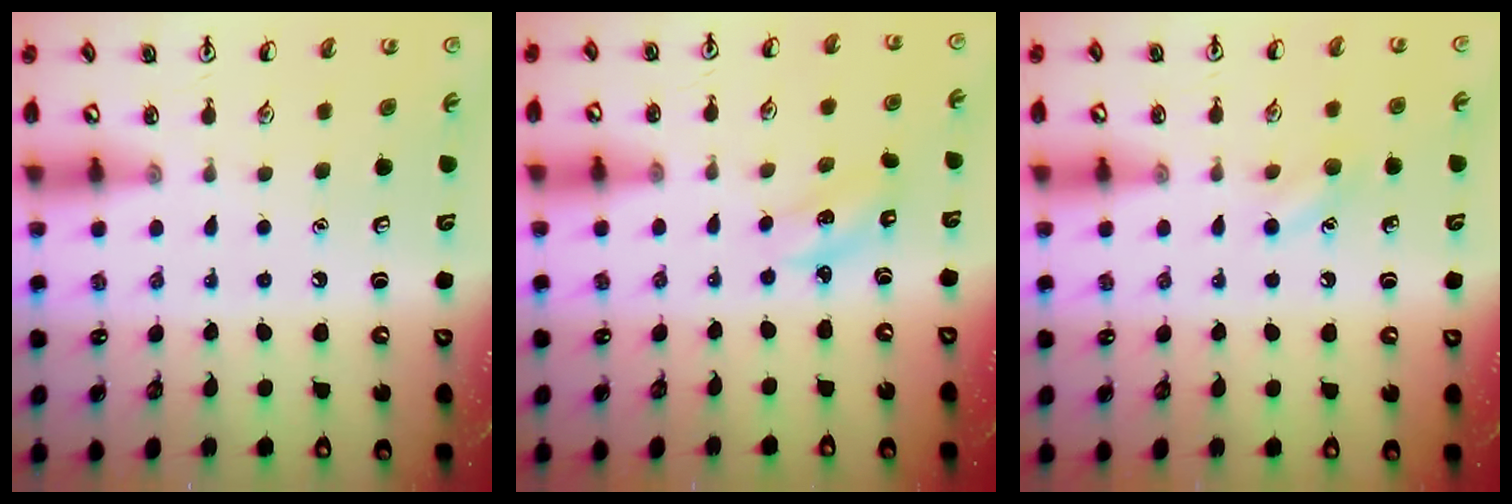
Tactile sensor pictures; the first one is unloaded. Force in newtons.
{"total": 2.3, "press": 2.2, "slide": 0.4}
{"total": 6.8, "press": 6.4, "slide": 2.2}